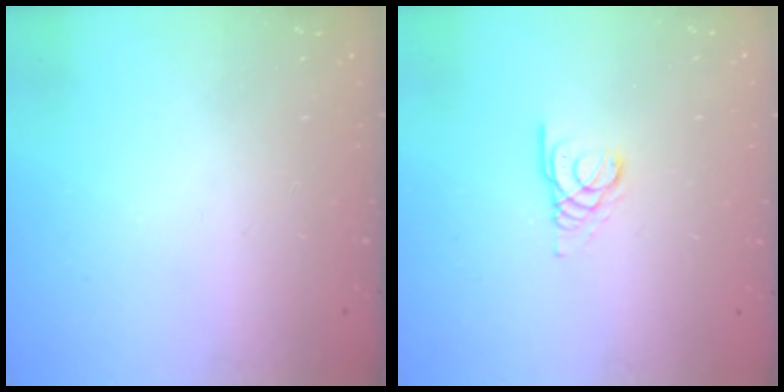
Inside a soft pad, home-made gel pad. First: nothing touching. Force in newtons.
{"total": 3.4, "press": 3.4, "slide": 0.3}